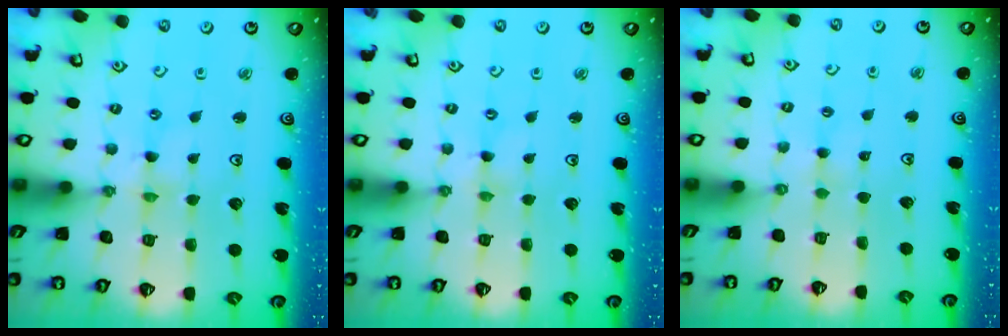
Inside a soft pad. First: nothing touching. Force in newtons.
{"total": 0.0}
{"total": 1.4, "press": 1.4, "slide": 0.3}